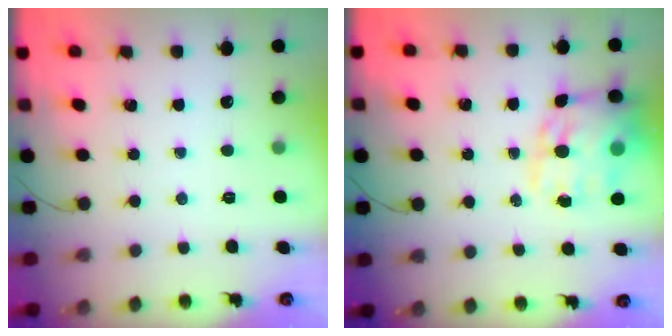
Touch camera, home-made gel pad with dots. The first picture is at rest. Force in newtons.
{"total": 16.6, "press": 16.1, "slide": 4.2}